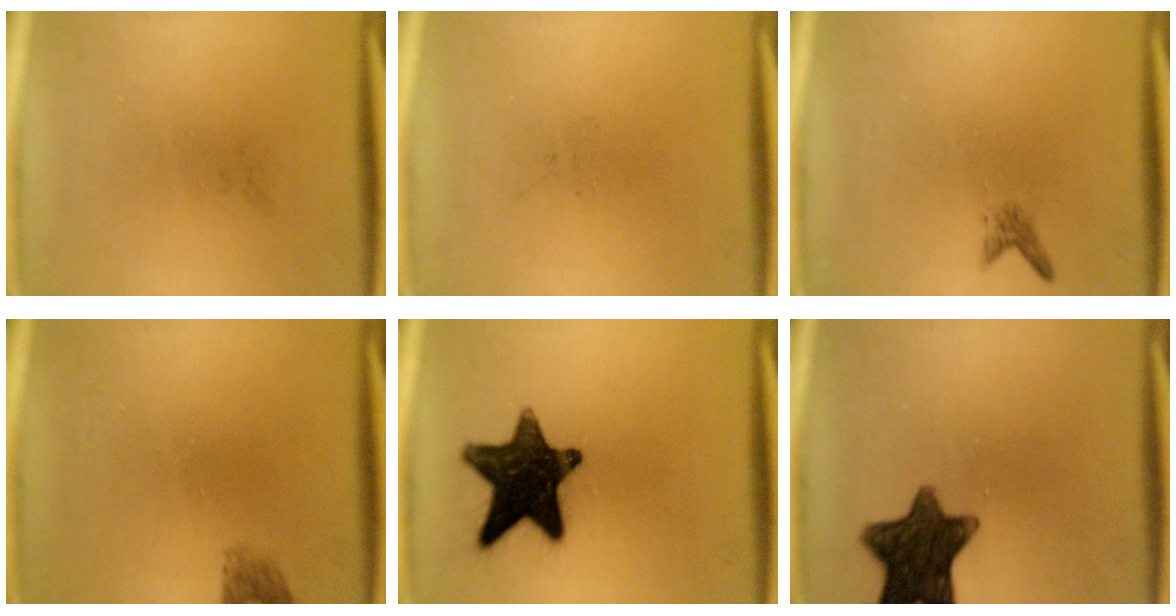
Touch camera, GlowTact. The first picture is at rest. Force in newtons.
{"total": 0.0}
{"total": 1.1}
{"total": 1.7}
{"total": 15.4}
{"total": 11.9}